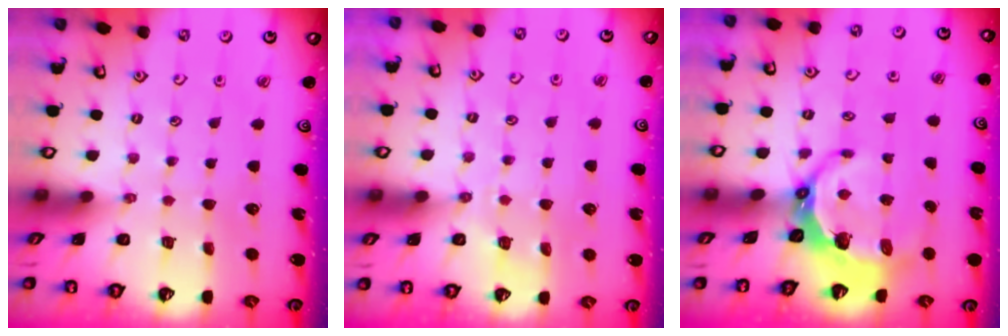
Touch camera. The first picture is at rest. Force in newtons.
{"total": 4.1, "press": 3.9, "slide": 1.2}
{"total": 8.0, "press": 6.4, "slide": 4.7}